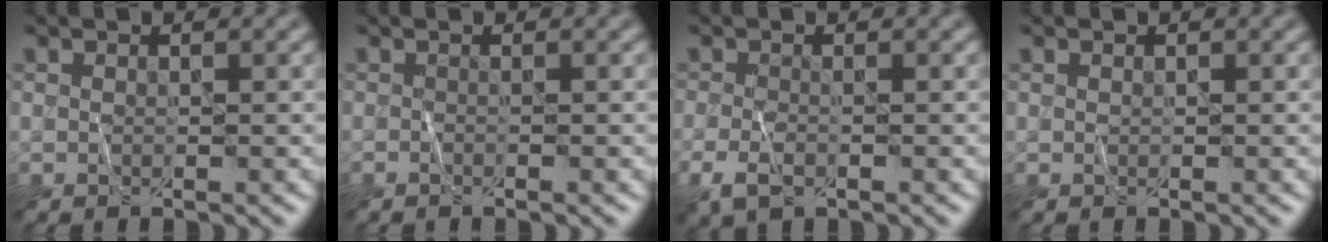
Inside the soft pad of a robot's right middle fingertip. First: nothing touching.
{"total": 0.0}
{"total": 2.6, "force": [-1.1, 1.5, 1.9], "torque": [-0.044, -0.007, -0.023]}
{"total": 0.0}